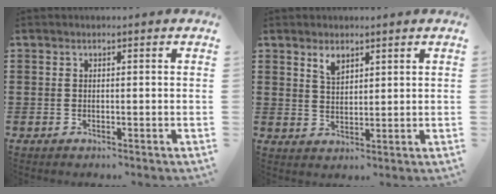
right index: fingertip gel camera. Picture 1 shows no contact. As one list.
[{"total": 2.6, "force": [2.0, 1.2, 1.2], "torque": [-0.029, 0.003, 0.038]}]